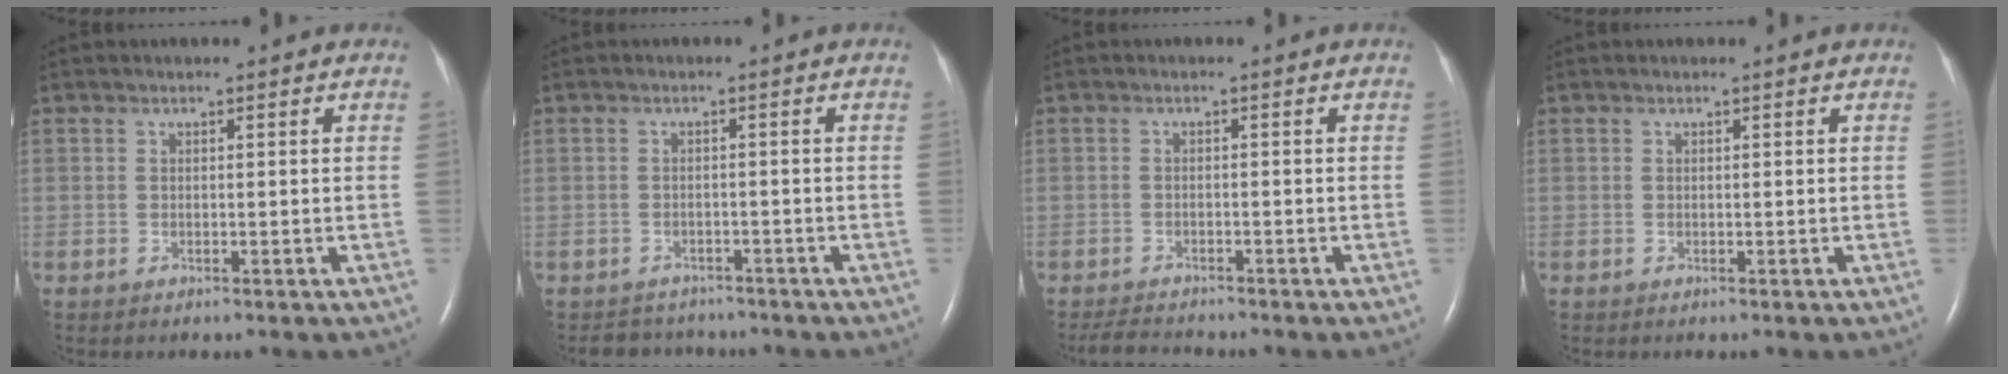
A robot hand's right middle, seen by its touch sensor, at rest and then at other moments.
{"total": 4.0, "force": [-3.7, 1.6, -0.4], "torque": [0.002, 0.002, -0.053]}
{"total": 4.1, "force": [-3.9, 0.5, 1.0], "torque": [-0.022, -0.016, -0.064]}
{"total": 0.0}